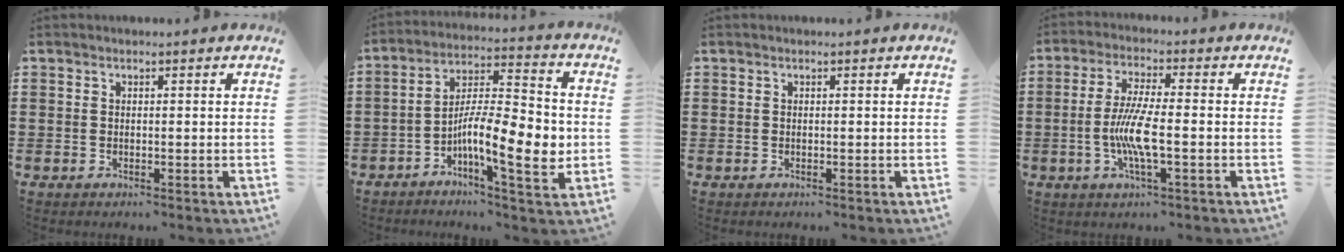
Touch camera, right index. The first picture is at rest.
{"total": 11.7, "force": [-3.1, 3.1, 10.8], "torque": [-0.195, -0.002, -0.053]}
{"total": 0.0}
{"total": 7.2, "force": [-1.6, 1.1, 6.9], "torque": [-0.147, -0.012, -0.038]}